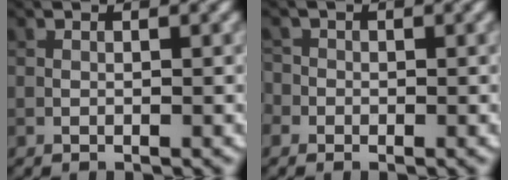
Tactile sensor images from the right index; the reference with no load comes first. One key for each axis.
{"total": 1.6, "fx": -0.1, "fy": 1.5, "fz": 0.4, "tx": 0.000, "ty": 0.007, "tz": -0.018}